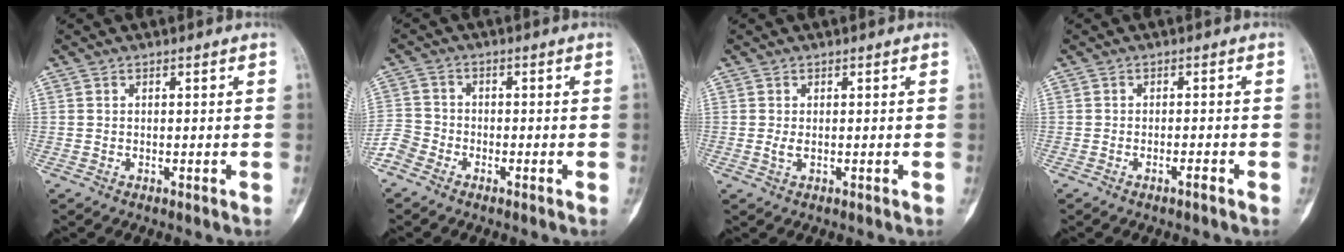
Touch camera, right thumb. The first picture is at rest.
{"total": 3.9, "force": [-3.0, 2.4, 0.7], "torque": [-0.008, 0.007, -0.073]}
{"total": 1.1, "force": [0.0, 0.5, 1.0], "torque": [-0.026, -0.004, 0.003]}
{"total": 1.5, "force": [-1.0, 0.2, 1.0], "torque": [-0.019, 0.007, -0.019]}